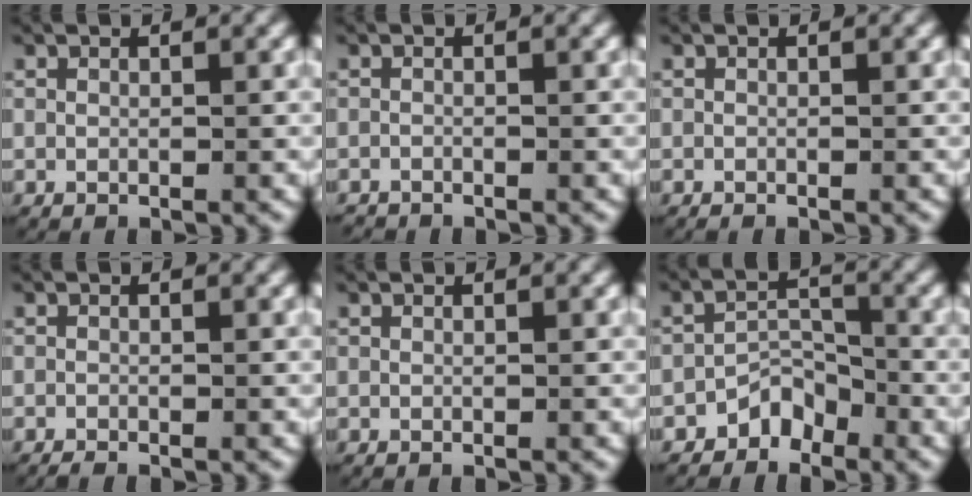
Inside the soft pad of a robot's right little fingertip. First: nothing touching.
{"total": 0.8, "force": [-0.7, 0.1, -0.2], "torque": [-0.001, -0.007, -0.011]}
{"total": 0.0}
{"total": 0.7, "force": [-0.7, 0.0, 0.1], "torque": [-0.002, -0.003, -0.013]}
{"total": 0.0}
{"total": 3.3, "force": [-2.4, 2.0, 1.2], "torque": [-0.017, 0.003, -0.050]}